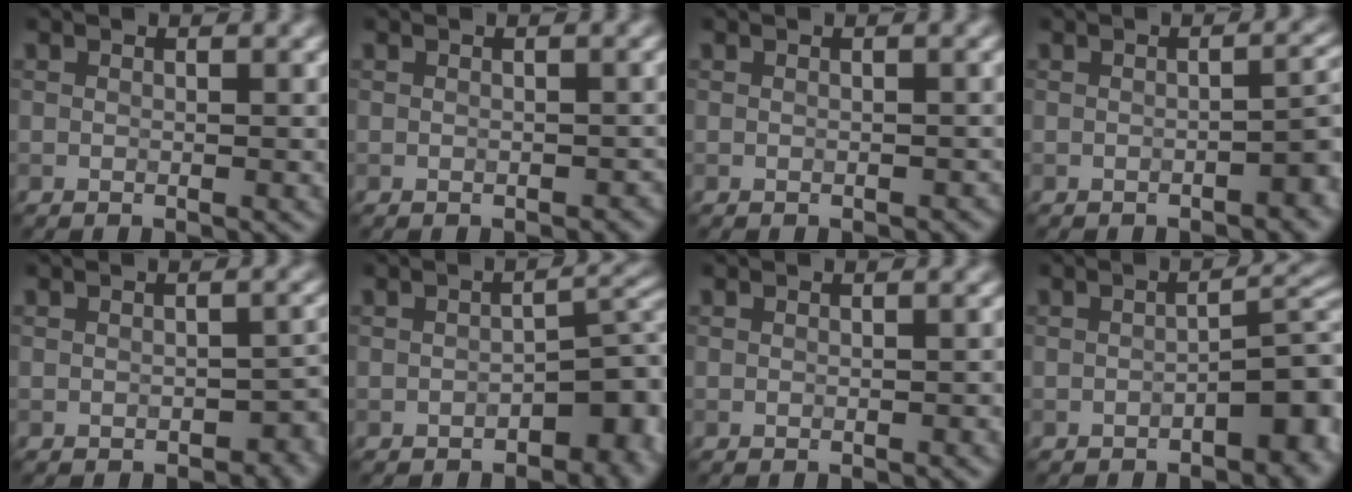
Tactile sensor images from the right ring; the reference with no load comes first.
{"total": 1.2, "force": [-0.5, 1.0, 0.6], "torque": [-0.007, -0.003, -0.006]}
{"total": 0.8, "force": [-0.3, 0.6, 0.3], "torque": [-0.002, -0.002, -0.003]}
{"total": 3.0, "force": [-1.4, 1.2, 2.3], "torque": [-0.028, 0.009, -0.022]}
{"total": 3.3, "force": [-1.3, 2.1, 2.2], "torque": [-0.013, -0.002, -0.015]}
{"total": 5.8, "force": [-2.2, 3.1, 4.4], "torque": [-0.038, 0.006, -0.033]}
{"total": 0.7, "force": [-0.2, 0.5, 0.5], "torque": [-0.009, 0.000, -0.003]}
{"total": 4.9, "force": [-1.6, 2.2, 4.1], "torque": [-0.045, 0.011, -0.025]}